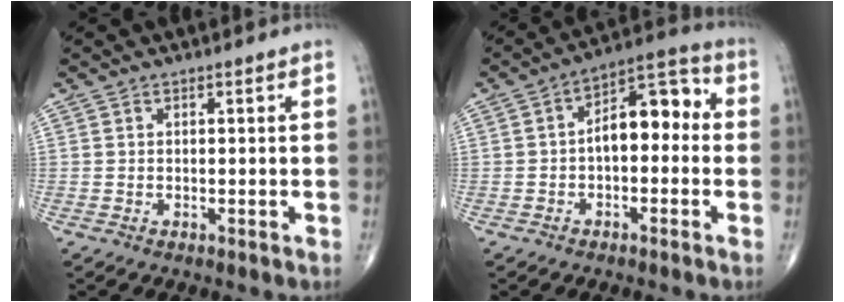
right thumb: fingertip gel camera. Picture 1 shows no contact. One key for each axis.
{"total": 10.6, "fx": -0.4, "fy": 5.9, "fz": 8.7, "tx": -0.104, "ty": 0.041, "tz": -0.017}